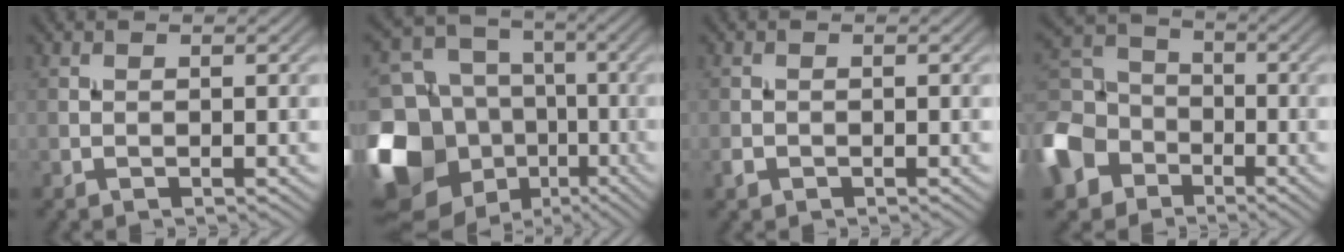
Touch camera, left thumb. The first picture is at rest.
{"total": 18.2, "force": [-5.8, 15.2, 8.3], "torque": [-0.265, -0.016, -0.101]}
{"total": 0.8, "force": [-0.5, 0.6, 0.3], "torque": [-0.006, -0.002, -0.010]}
{"total": 12.3, "force": [-5.5, 9.4, 5.7], "torque": [-0.186, -0.025, -0.122]}